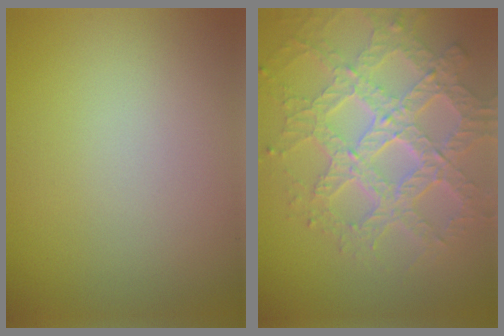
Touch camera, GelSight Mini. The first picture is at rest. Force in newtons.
{"total": 7.8, "press": 5.6, "slide": 5.5}